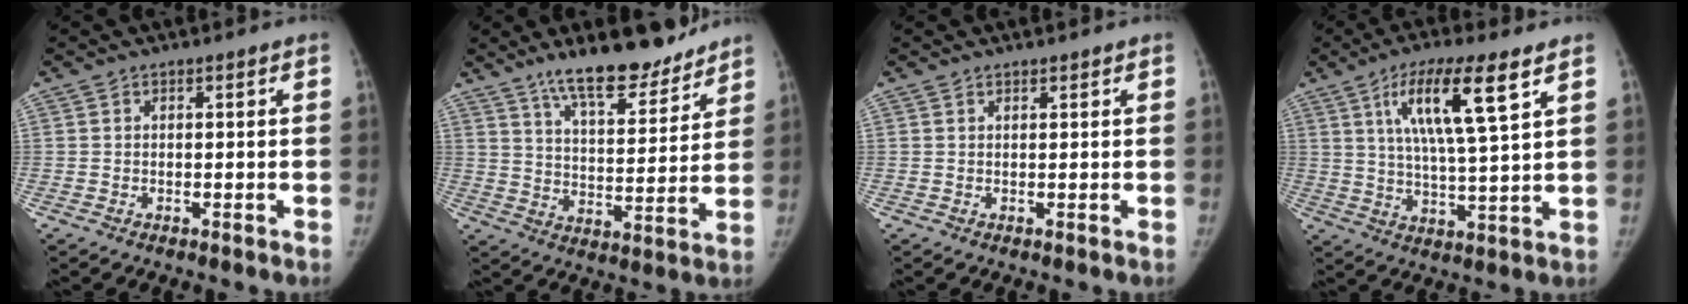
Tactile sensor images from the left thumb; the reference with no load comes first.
{"total": 15.3, "force": [12.1, 4.5, 8.2], "torque": [-0.095, -0.071, 0.198]}
{"total": 0.7, "force": [0.6, 0.2, 0.1], "torque": [-0.001, -0.005, 0.010]}
{"total": 13.5, "force": [6.3, 2.3, 11.7], "torque": [-0.214, -0.023, 0.112]}